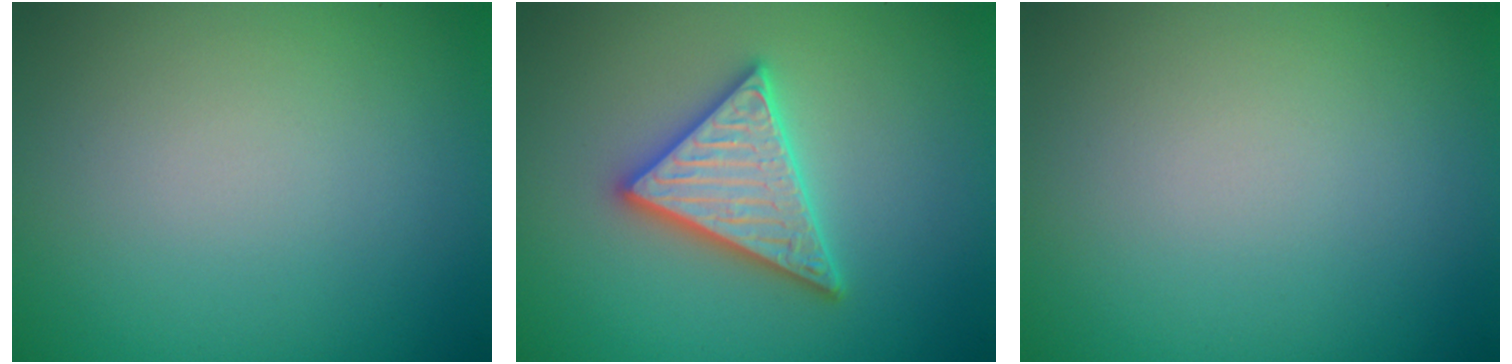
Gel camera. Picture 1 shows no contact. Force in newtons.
{"total": 5.0, "press": 5.0, "slide": 0.6}
{"total": 0.0}